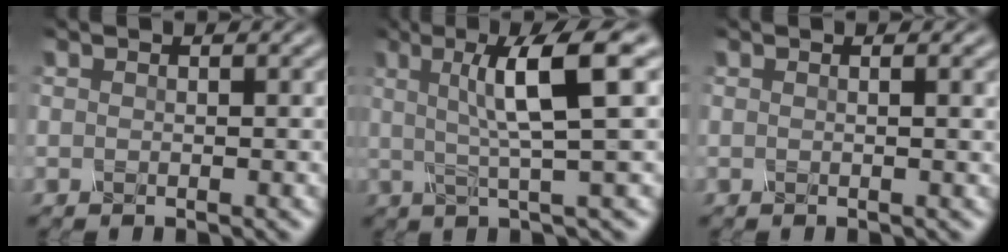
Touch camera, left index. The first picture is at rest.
{"total": 7.3, "force": [1.9, 1.2, 6.9], "torque": [-0.107, 0.014, 0.030]}
{"total": 1.4, "force": [0.2, 0.5, 1.3], "torque": [-0.012, 0.004, -0.004]}